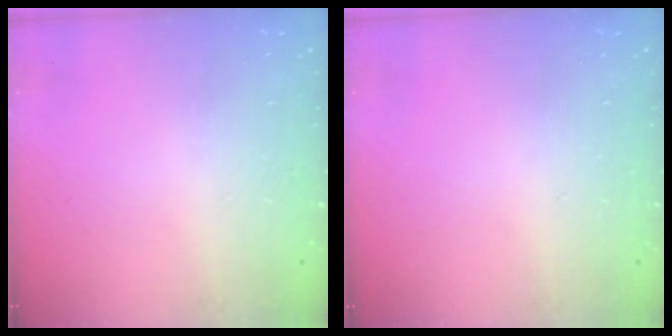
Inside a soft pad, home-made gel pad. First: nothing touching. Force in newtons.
{"total": 0.0}